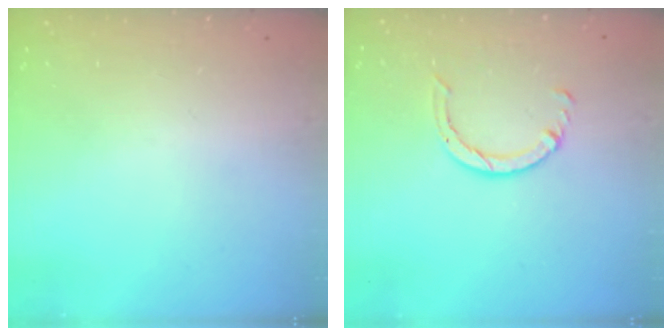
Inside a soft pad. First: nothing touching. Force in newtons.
{"total": 4.7, "press": 4.7, "slide": 0.4}